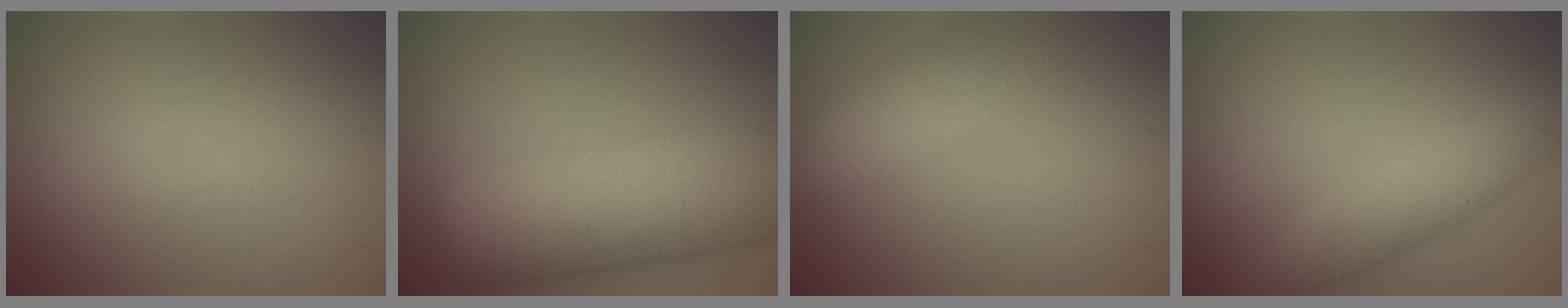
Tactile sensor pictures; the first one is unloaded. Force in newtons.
{"total": 11.9, "press": 11.9, "slide": 0.3}
{"total": 6.6, "press": 6.6, "slide": 0.3}
{"total": 4.3, "press": 4.3, "slide": 0.1}